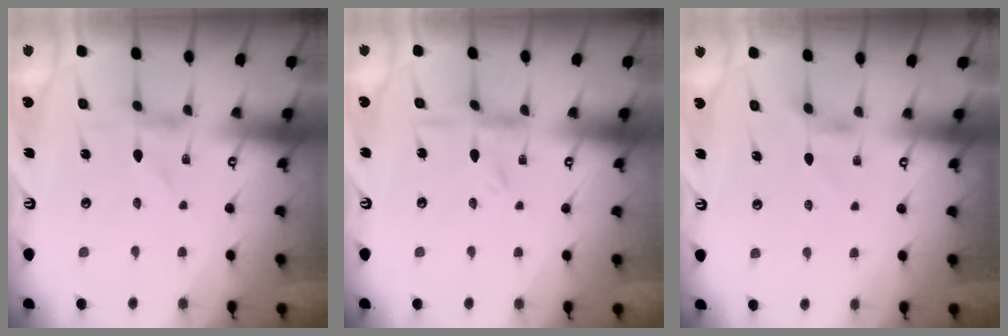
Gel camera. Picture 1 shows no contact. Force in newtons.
{"total": 0.0}
{"total": 3.0, "press": 2.9, "slide": 0.5}